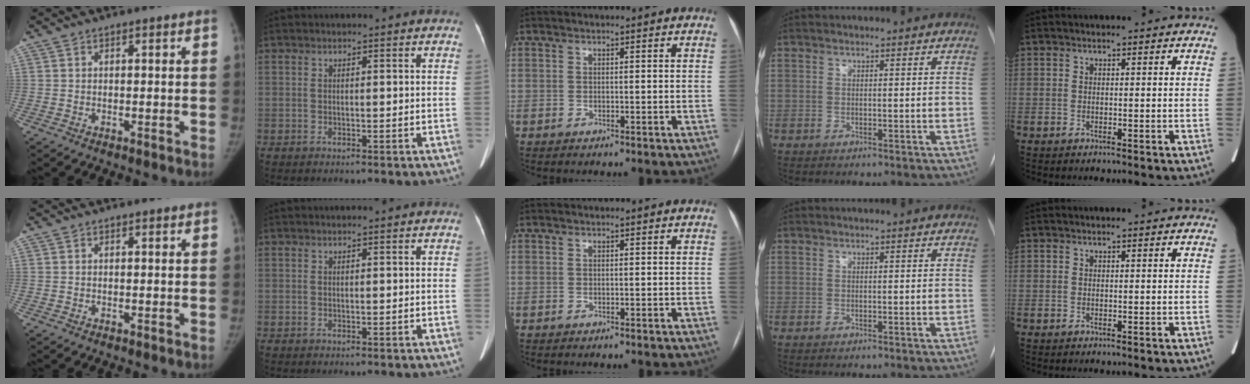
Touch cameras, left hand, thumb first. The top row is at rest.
{}